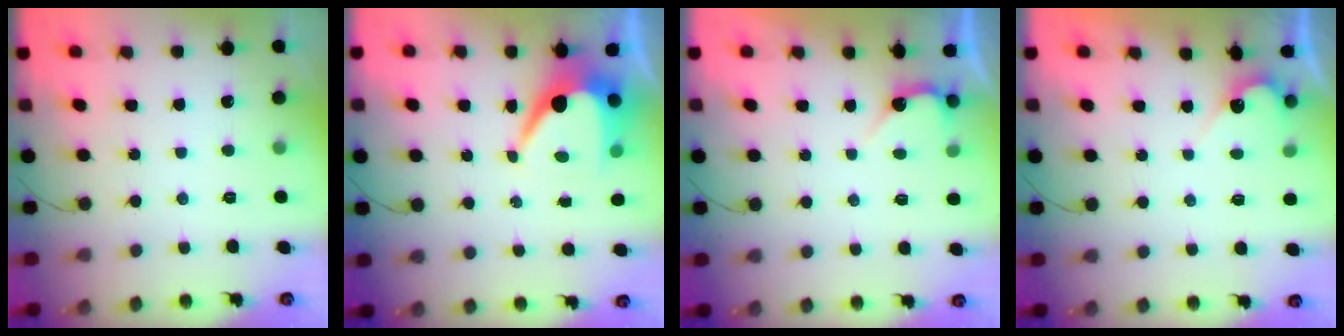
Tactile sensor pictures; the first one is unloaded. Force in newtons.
{"total": 8.3, "press": 8.3, "slide": 0.4}
{"total": 2.8, "press": 2.8, "slide": 0.2}
{"total": 3.7, "press": 3.7, "slide": 0.2}